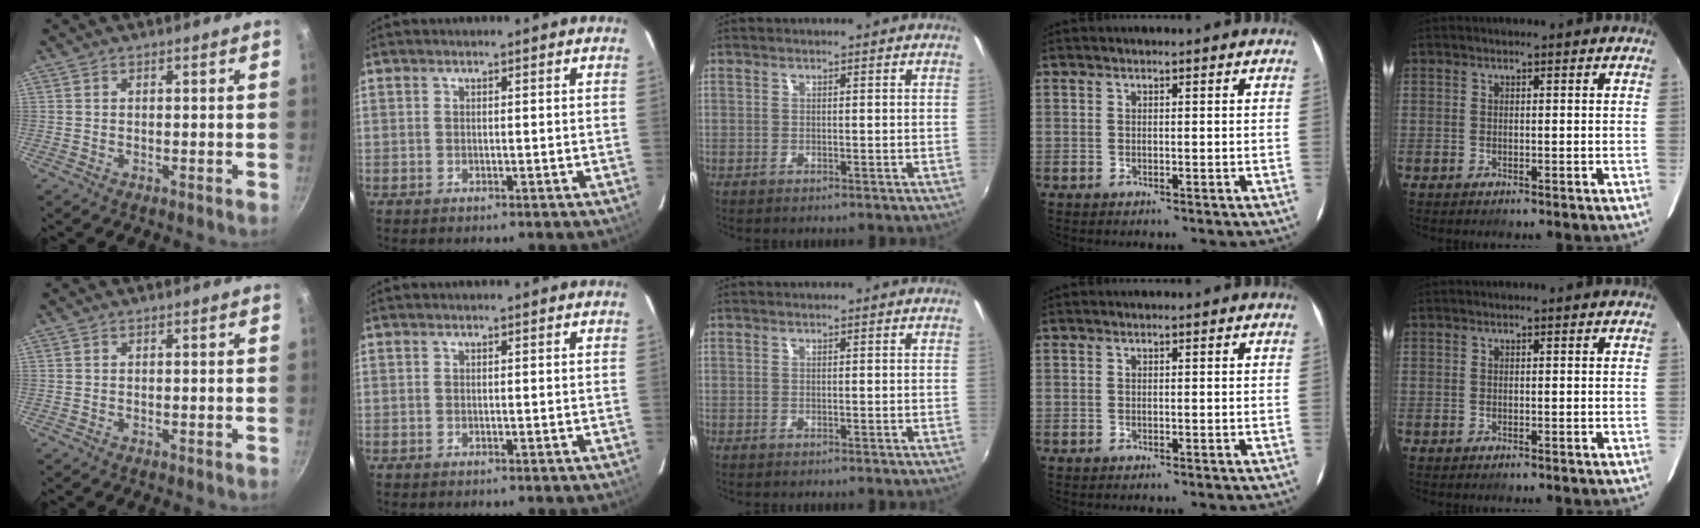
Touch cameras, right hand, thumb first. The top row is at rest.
{}